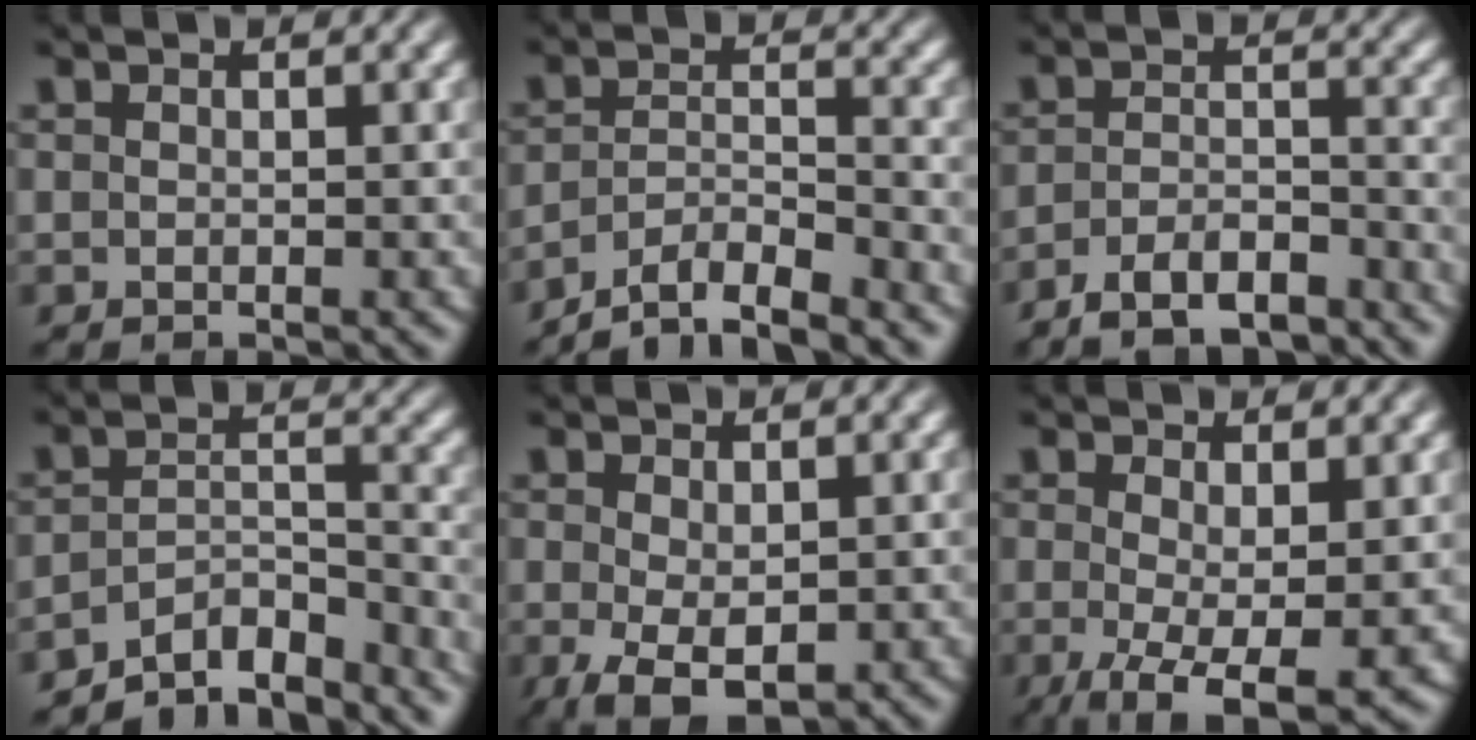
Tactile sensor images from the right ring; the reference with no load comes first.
{"total": 7.2, "force": [-6.0, 3.1, 2.3], "torque": [-0.043, -0.027, -0.097]}
{"total": 5.9, "force": [-5.3, 1.9, 1.9], "torque": [-0.029, -0.019, -0.085]}
{"total": 8.7, "force": [-7.4, 3.2, 3.4], "torque": [-0.058, -0.037, -0.109]}
{"total": 7.0, "force": [-3.7, 3.7, 4.7], "torque": [-0.096, -0.060, -0.023]}
{"total": 6.6, "force": [-3.7, 2.5, 4.8], "torque": [-0.105, -0.059, -0.035]}